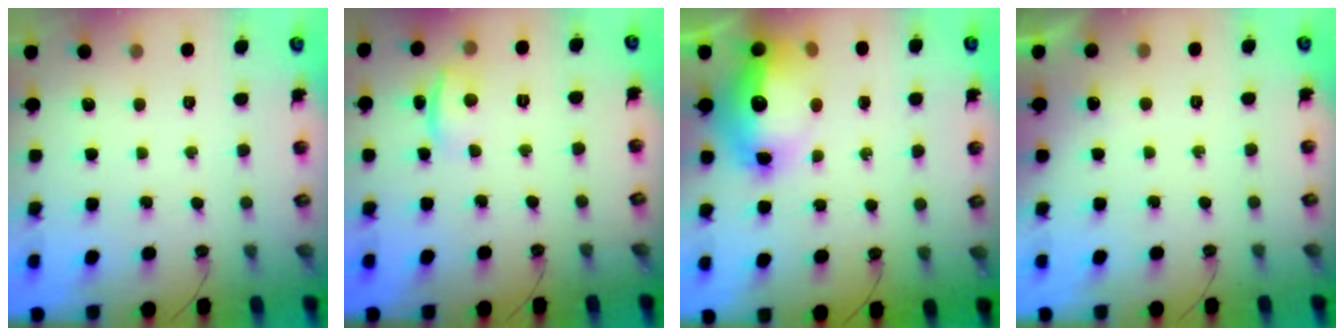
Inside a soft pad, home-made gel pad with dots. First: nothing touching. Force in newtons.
{"total": 2.0, "press": 1.5, "slide": 1.3}
{"total": 16.9, "press": 16.8, "slide": 1.4}
{"total": 2.9, "press": 2.8, "slide": 0.6}